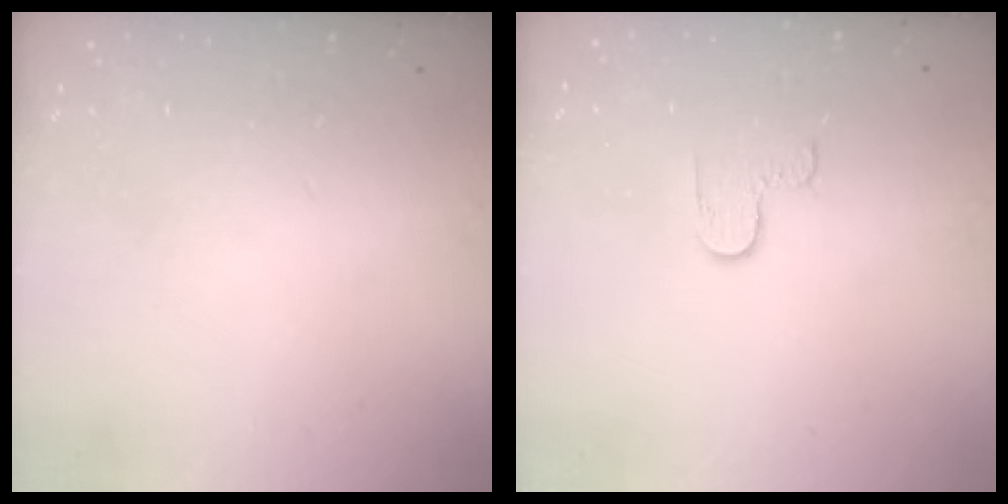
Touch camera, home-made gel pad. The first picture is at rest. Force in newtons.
{"total": 3.0, "press": 3.0, "slide": 0.4}